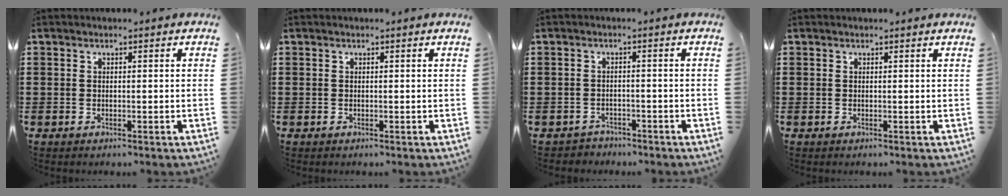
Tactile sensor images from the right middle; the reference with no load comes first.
{"total": 0.0}
{"total": 1.7, "force": [-1.6, 0.5, -0.2], "torque": [-0.004, 0.002, -0.038]}
{"total": 0.0}